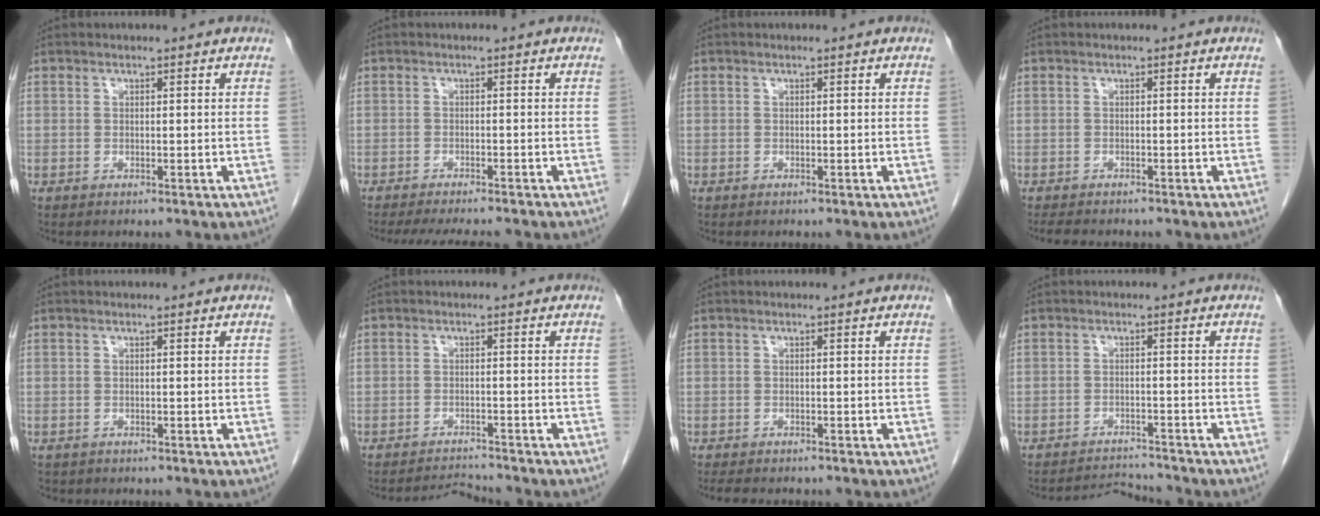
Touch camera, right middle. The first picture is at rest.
{"total": 9.3, "force": [-8.3, 1.2, 4.0], "torque": [-0.053, -0.016, -0.112]}
{"total": 0.0}
{"total": 4.3, "force": [-3.7, 1.2, 1.8], "torque": [-0.029, -0.008, -0.050]}
{"total": 0.9, "force": [-0.7, 0.6, 0.1], "torque": [-0.014, 0.001, -0.010]}
{"total": 2.7, "force": [-2.5, -0.7, -0.9], "torque": [0.013, -0.011, -0.037]}
{"total": 4.5, "force": [-3.9, 1.2, 2.0], "torque": [-0.029, -0.008, -0.052]}
{"total": 3.6, "force": [-3.3, -0.6, -1.2], "torque": [0.021, -0.006, -0.052]}